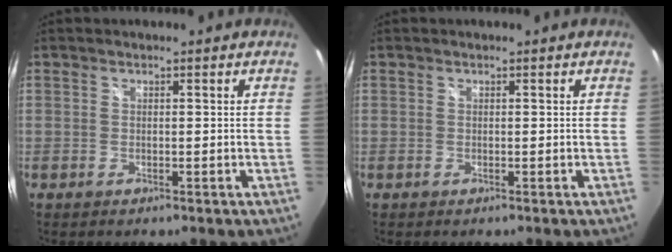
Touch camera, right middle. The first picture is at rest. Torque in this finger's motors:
{"motor_torque": [-0.82, 0.31, -0.06, -0.01]}